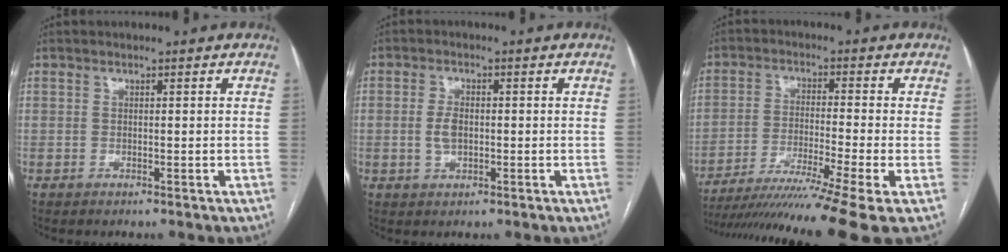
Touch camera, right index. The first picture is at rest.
{"total": 3.1, "force": [-0.3, 1.7, 2.6], "torque": [-0.055, 0.003, -0.005]}
{"total": 15.6, "force": [-12.2, -2.6, 9.4], "torque": [-0.145, -0.034, -0.199]}